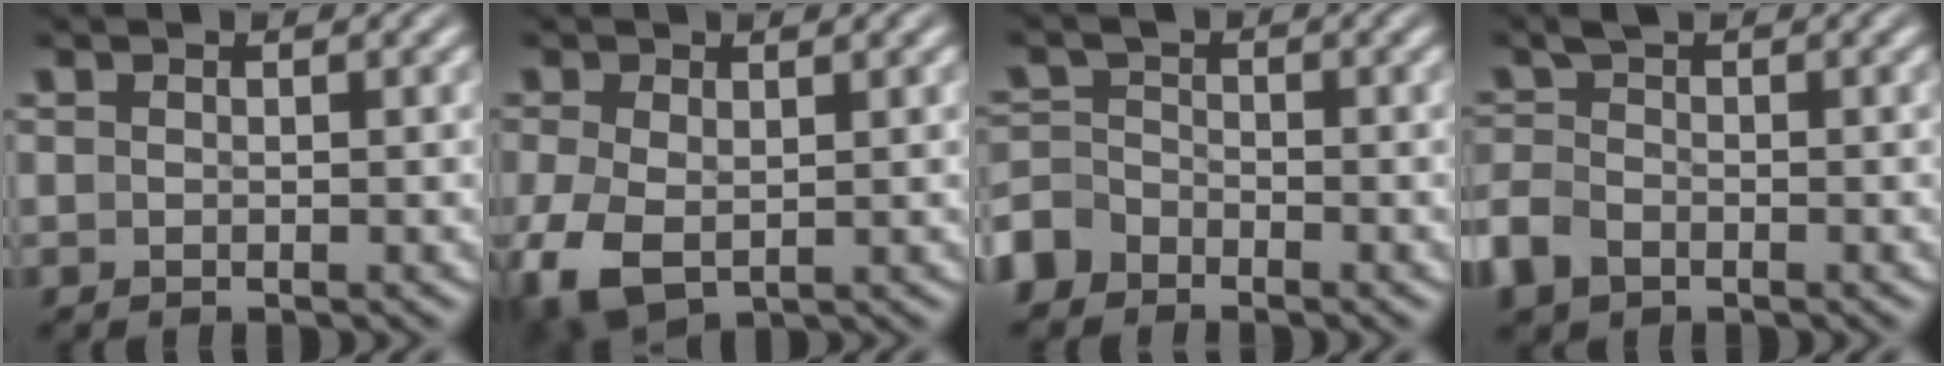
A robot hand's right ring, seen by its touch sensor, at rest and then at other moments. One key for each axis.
{"total": 5.5, "fx": -2.4, "fy": 3.8, "fz": 3.3, "tx": -0.102, "ty": -0.044, "tz": -0.013}
{"total": 3.7, "fx": -2.6, "fy": 2.5, "fz": 0.7, "tx": -0.019, "ty": -0.024, "tz": -0.039}
{"total": 2.5, "fx": -1.3, "fy": 1.8, "fz": 1.3, "tx": -0.041, "ty": -0.010, "tz": -0.021}